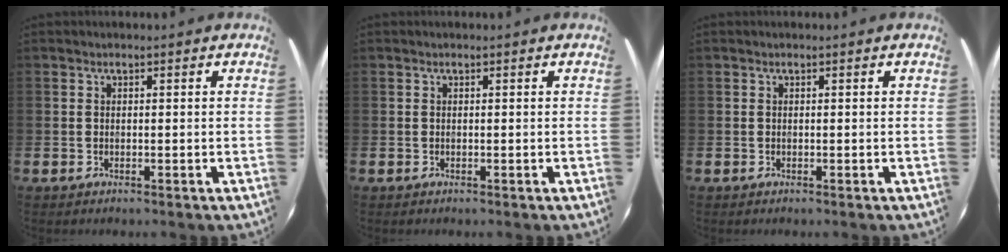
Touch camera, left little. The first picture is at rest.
{"total": 0.0}
{"total": 0.0}